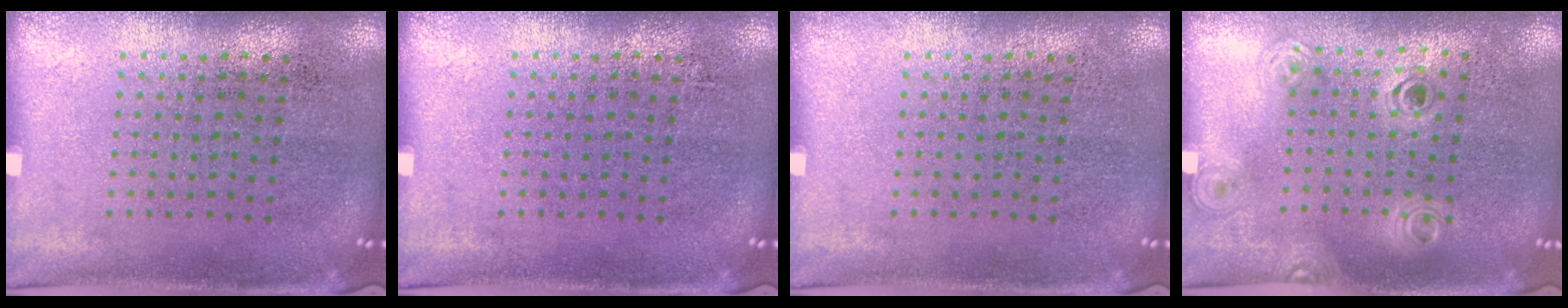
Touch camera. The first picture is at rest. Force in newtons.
{"total": 0.0}
{"total": 0.0}
{"total": 1.2, "press": 1.1, "slide": 0.5}